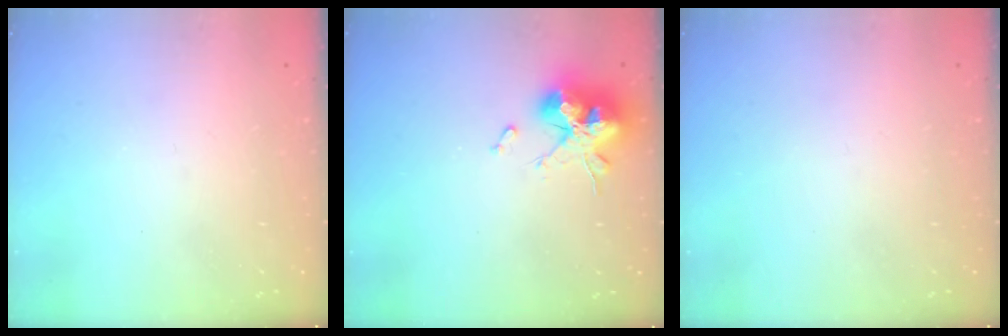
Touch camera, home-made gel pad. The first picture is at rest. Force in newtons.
{"total": 18.8, "press": 18.8, "slide": 0.4}
{"total": 0.0}